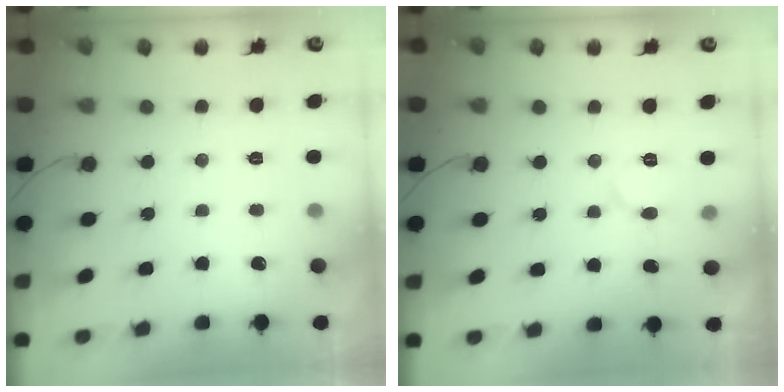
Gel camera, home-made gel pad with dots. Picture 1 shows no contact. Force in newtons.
{"total": 5.6, "press": 5.6, "slide": 0.2}